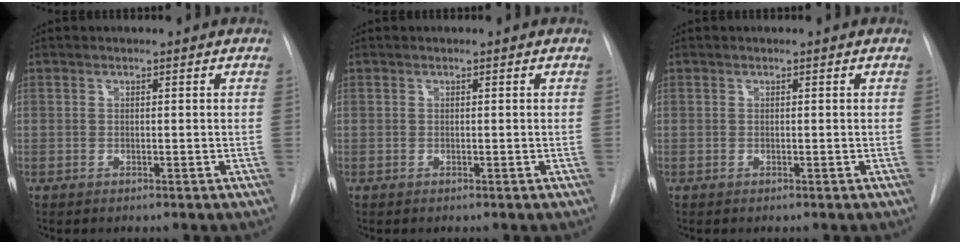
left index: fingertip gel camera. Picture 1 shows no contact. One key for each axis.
{"total": 0.0}
{"total": 0.0}